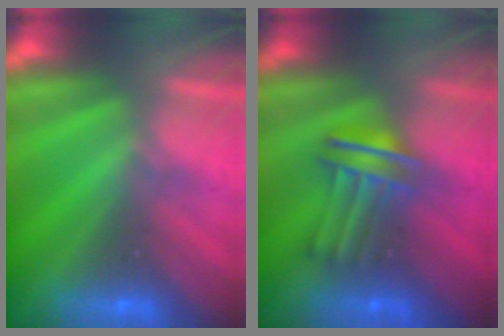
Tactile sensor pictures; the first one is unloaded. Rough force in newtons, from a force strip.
{"total": 3.6}